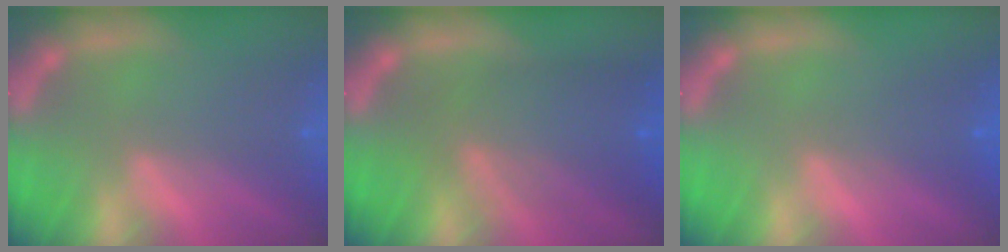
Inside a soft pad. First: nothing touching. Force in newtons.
{"total": 7.1}
{"total": 2.0}